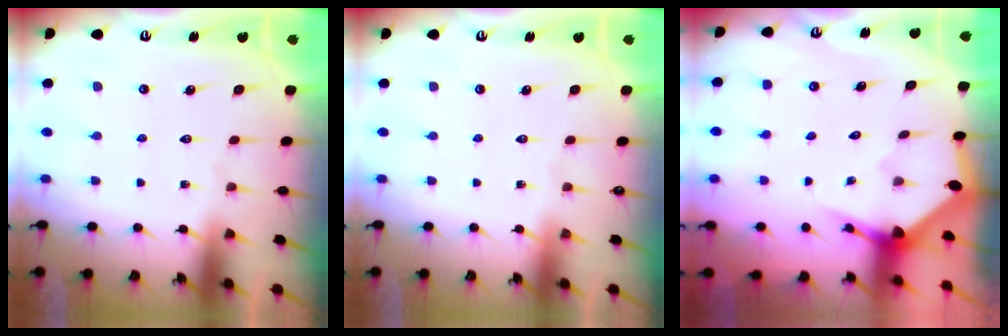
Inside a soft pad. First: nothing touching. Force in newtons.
{"total": 0.0}
{"total": 2.9, "press": 2.9, "slide": 0.2}